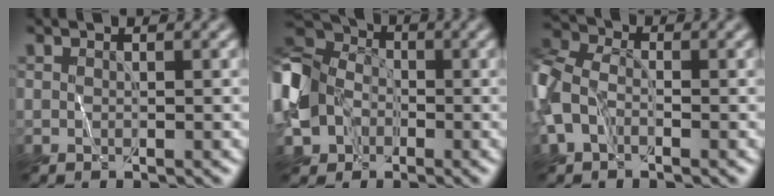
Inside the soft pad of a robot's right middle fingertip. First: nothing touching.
{"total": 15.0, "force": [-3.1, 11.9, 8.5], "torque": [-0.204, -0.012, -0.084]}
{"total": 5.3, "force": [-1.8, 3.6, 3.5], "torque": [-0.088, 0.007, -0.056]}